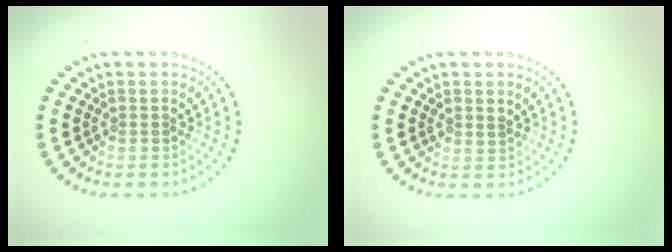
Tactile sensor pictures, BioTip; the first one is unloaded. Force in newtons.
{"total": 0.7, "press": 0.4, "slide": 0.6}